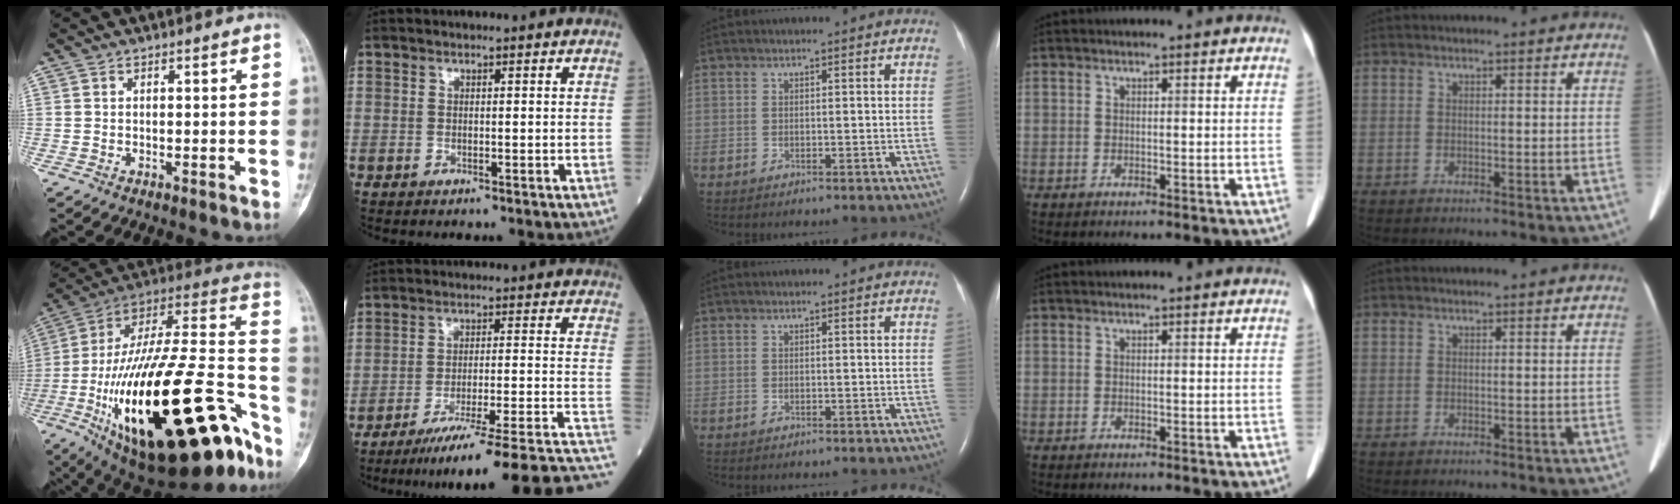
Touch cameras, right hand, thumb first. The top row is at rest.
{"thumb": {"total": 46.3, "force": [-18.0, 17.1, 39.1], "torque": [-0.588, 0.065, -0.281]}, "index": {"total": 21.0, "force": [-17.3, -1.2, 11.8], "torque": [-0.104, -0.007, -0.245]}}